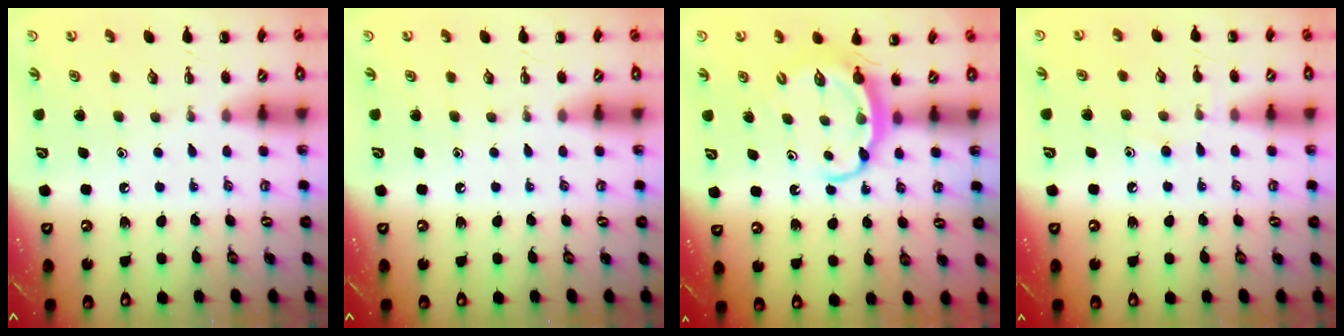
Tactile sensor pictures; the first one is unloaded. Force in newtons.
{"total": 0.0}
{"total": 5.8, "press": 5.8, "slide": 0.3}
{"total": 7.1, "press": 6.8, "slide": 2.3}